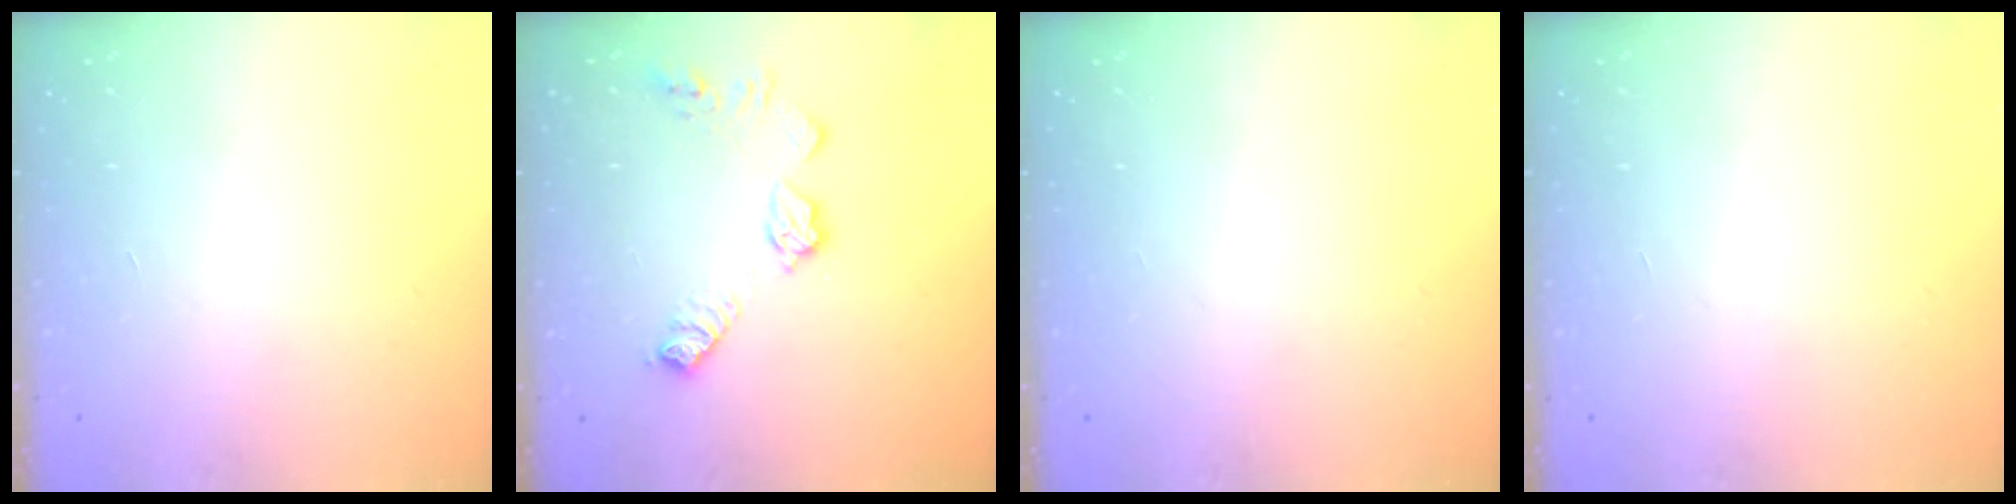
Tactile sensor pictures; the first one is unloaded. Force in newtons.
{"total": 10.7, "press": 10.7, "slide": 0.4}
{"total": 0.0}
{"total": 0.0}